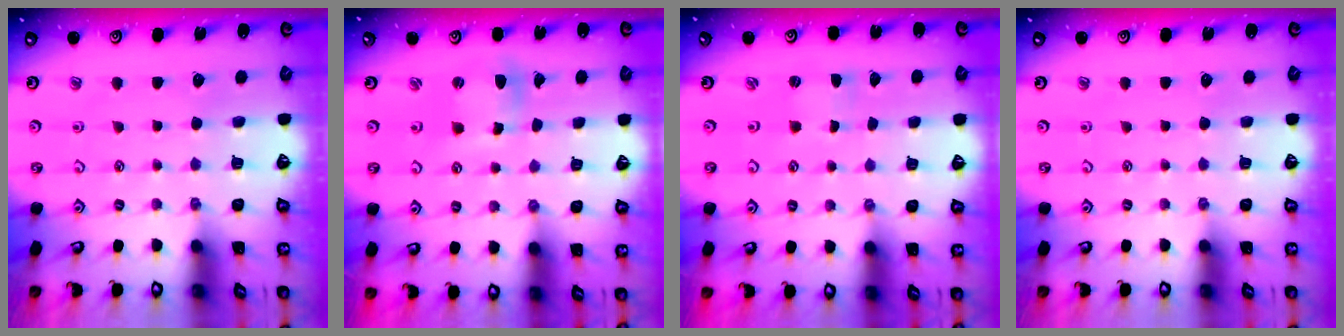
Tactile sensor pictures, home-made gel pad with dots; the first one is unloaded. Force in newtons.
{"total": 6.3, "press": 6.2, "slide": 1.0}
{"total": 0.0}
{"total": 0.0}